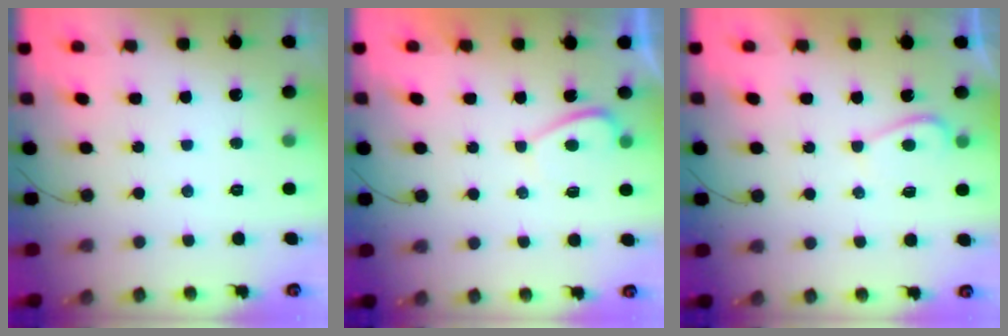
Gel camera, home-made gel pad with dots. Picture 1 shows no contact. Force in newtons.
{"total": 2.1, "press": 2.0, "slide": 0.7}
{"total": 3.7, "press": 3.7, "slide": 0.5}